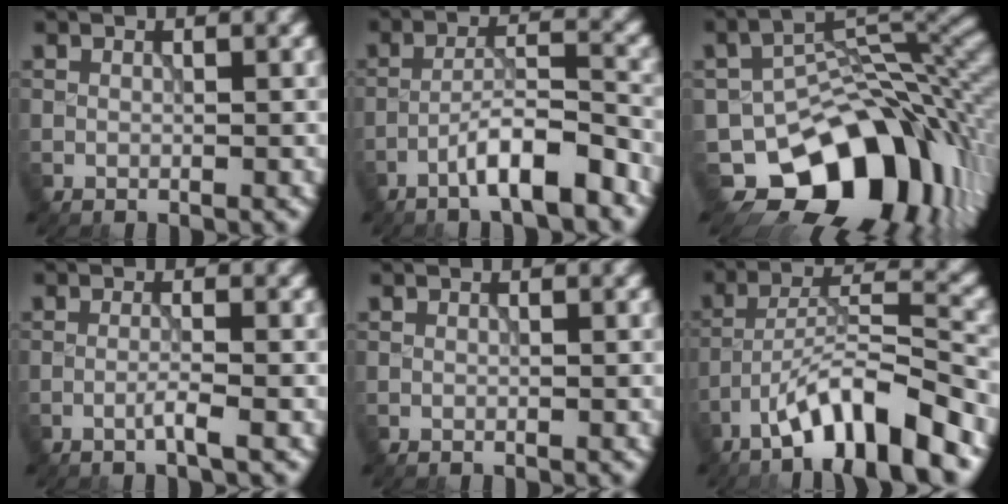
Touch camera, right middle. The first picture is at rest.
{"total": 5.5, "force": [-3.5, 0.9, 4.1], "torque": [-0.067, 0.013, -0.064]}
{"total": 13.6, "force": [-6.9, 8.7, 7.8], "torque": [-0.101, -0.010, -0.117]}
{"total": 1.6, "force": [-0.7, 0.1, 1.4], "torque": [-0.022, 0.005, -0.021]}
{"total": 0.0}
{"total": 9.5, "force": [-6.1, 2.0, 7.0], "torque": [-0.116, 0.014, -0.106]}